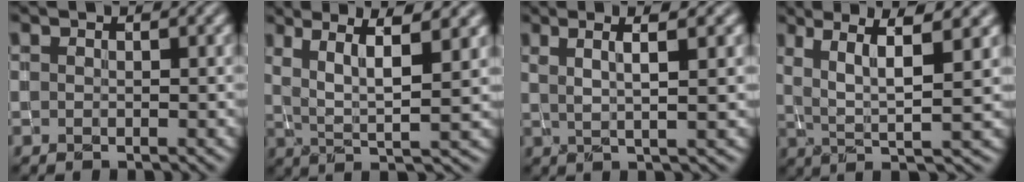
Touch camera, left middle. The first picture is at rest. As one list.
[{"total": 6.0, "force": [2.3, 1.0, 5.5], "torque": [-0.091, 0.001, 0.045]}, {"total": 4.2, "force": [1.8, 0.5, 3.7], "torque": [-0.061, 0.001, 0.028]}, {"total": 6.5, "force": [2.0, 1.0, 6.1], "torque": [-0.100, 0.003, 0.039]}]